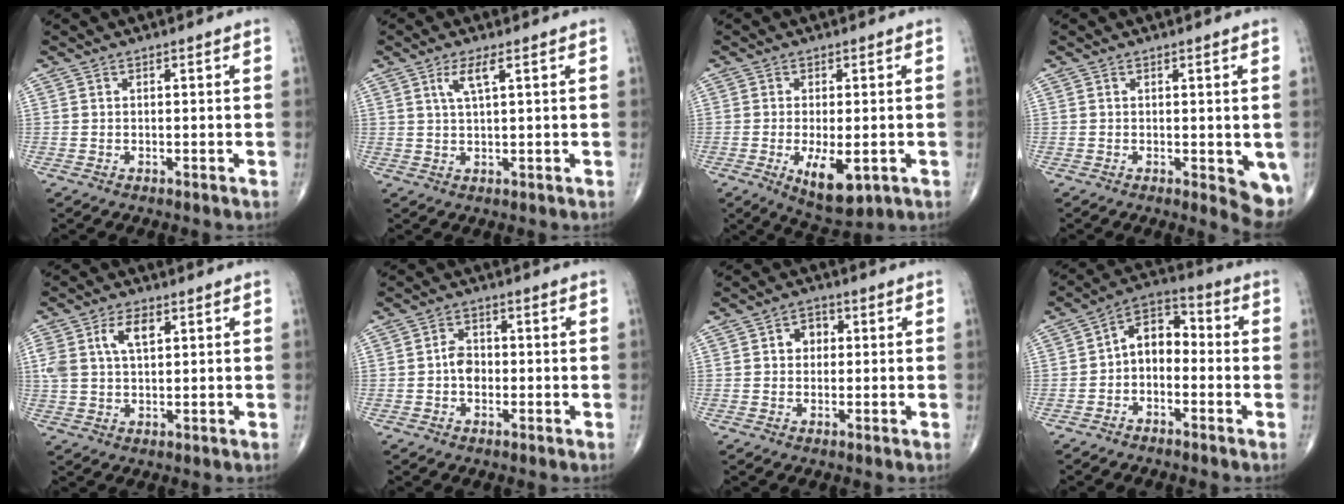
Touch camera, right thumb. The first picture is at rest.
{"total": 3.7, "force": [1.6, 0.6, 3.3], "torque": [-0.075, -0.003, 0.035]}
{"total": 8.2, "force": [-2.4, 3.5, 7.1], "torque": [-0.111, -0.015, -0.028]}
{"total": 5.6, "force": [-1.0, 2.0, 5.1], "torque": [-0.049, -0.012, -0.012]}
{"total": 7.4, "force": [2.6, 4.1, 5.7], "torque": [-0.116, 0.004, 0.051]}
{"total": 3.8, "force": [-0.5, 2.8, 2.4], "torque": [-0.030, 0.011, -0.016]}
{"total": 3.9, "force": [0.6, 3.2, 2.1], "torque": [-0.011, 0.010, 0.004]}
{"total": 8.1, "force": [-1.3, 5.5, 5.8], "torque": [-0.071, 0.039, -0.043]}